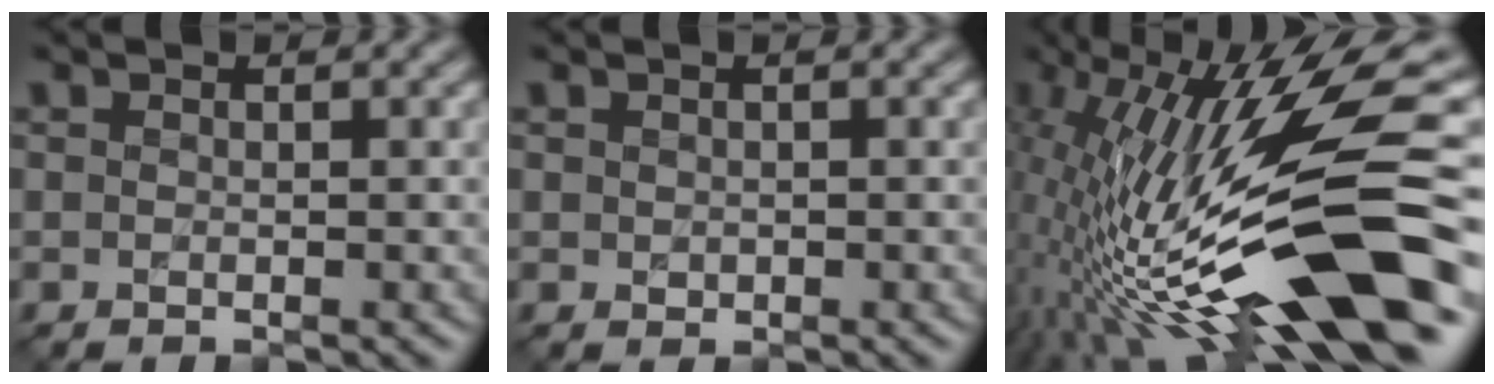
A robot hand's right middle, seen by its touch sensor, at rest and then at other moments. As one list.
[{"total": 0.5, "force": [0.1, 0.5, 0.2], "torque": [-0.001, -0.003, 0.003]}, {"total": 15.3, "force": [-1.2, 4.3, 14.6], "torque": [-0.266, 0.015, -0.013]}]